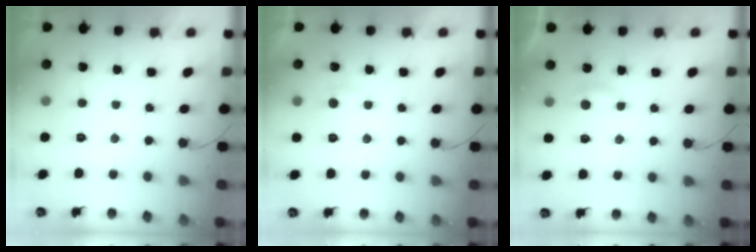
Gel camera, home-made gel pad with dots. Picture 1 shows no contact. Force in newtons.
{"total": 2.7, "press": 2.7, "slide": 0.2}
{"total": 2.7, "press": 2.7, "slide": 0.3}